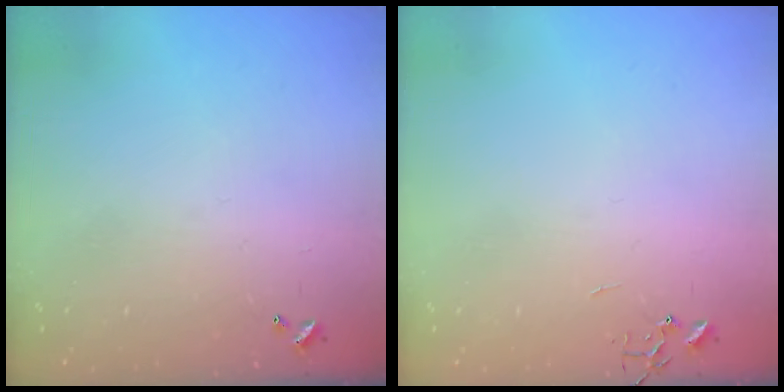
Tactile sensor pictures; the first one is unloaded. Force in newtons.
{"total": 0.0}